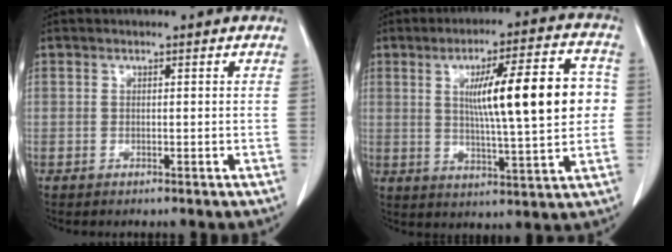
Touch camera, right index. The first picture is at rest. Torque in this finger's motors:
{"motor_torque": [1.27, 0.86, 0.48, 0.16]}